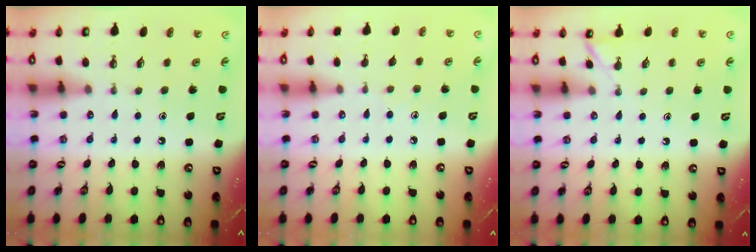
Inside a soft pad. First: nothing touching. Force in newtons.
{"total": 6.0, "press": 5.9, "slide": 0.6}
{"total": 2.1, "press": 2.1, "slide": 0.3}